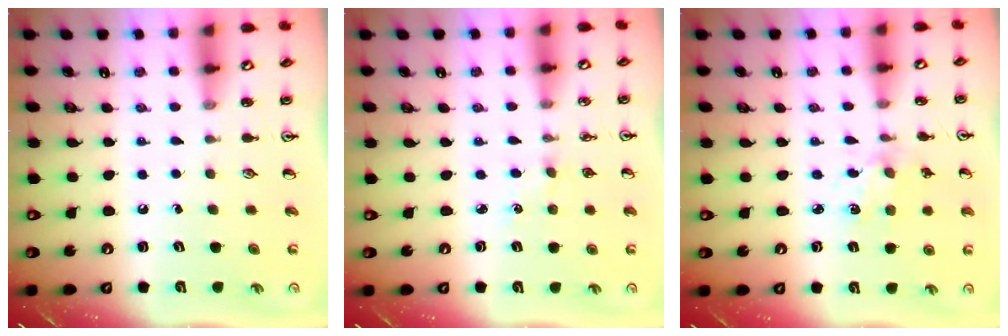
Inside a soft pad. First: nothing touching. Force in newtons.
{"total": 1.5, "press": 1.5, "slide": 0.3}
{"total": 2.7, "press": 2.6, "slide": 0.4}